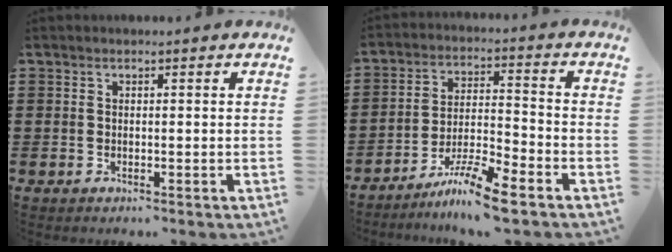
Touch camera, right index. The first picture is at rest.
{"total": 8.1, "force": [-6.5, 0.2, 4.7], "torque": [-0.097, -0.001, -0.126]}